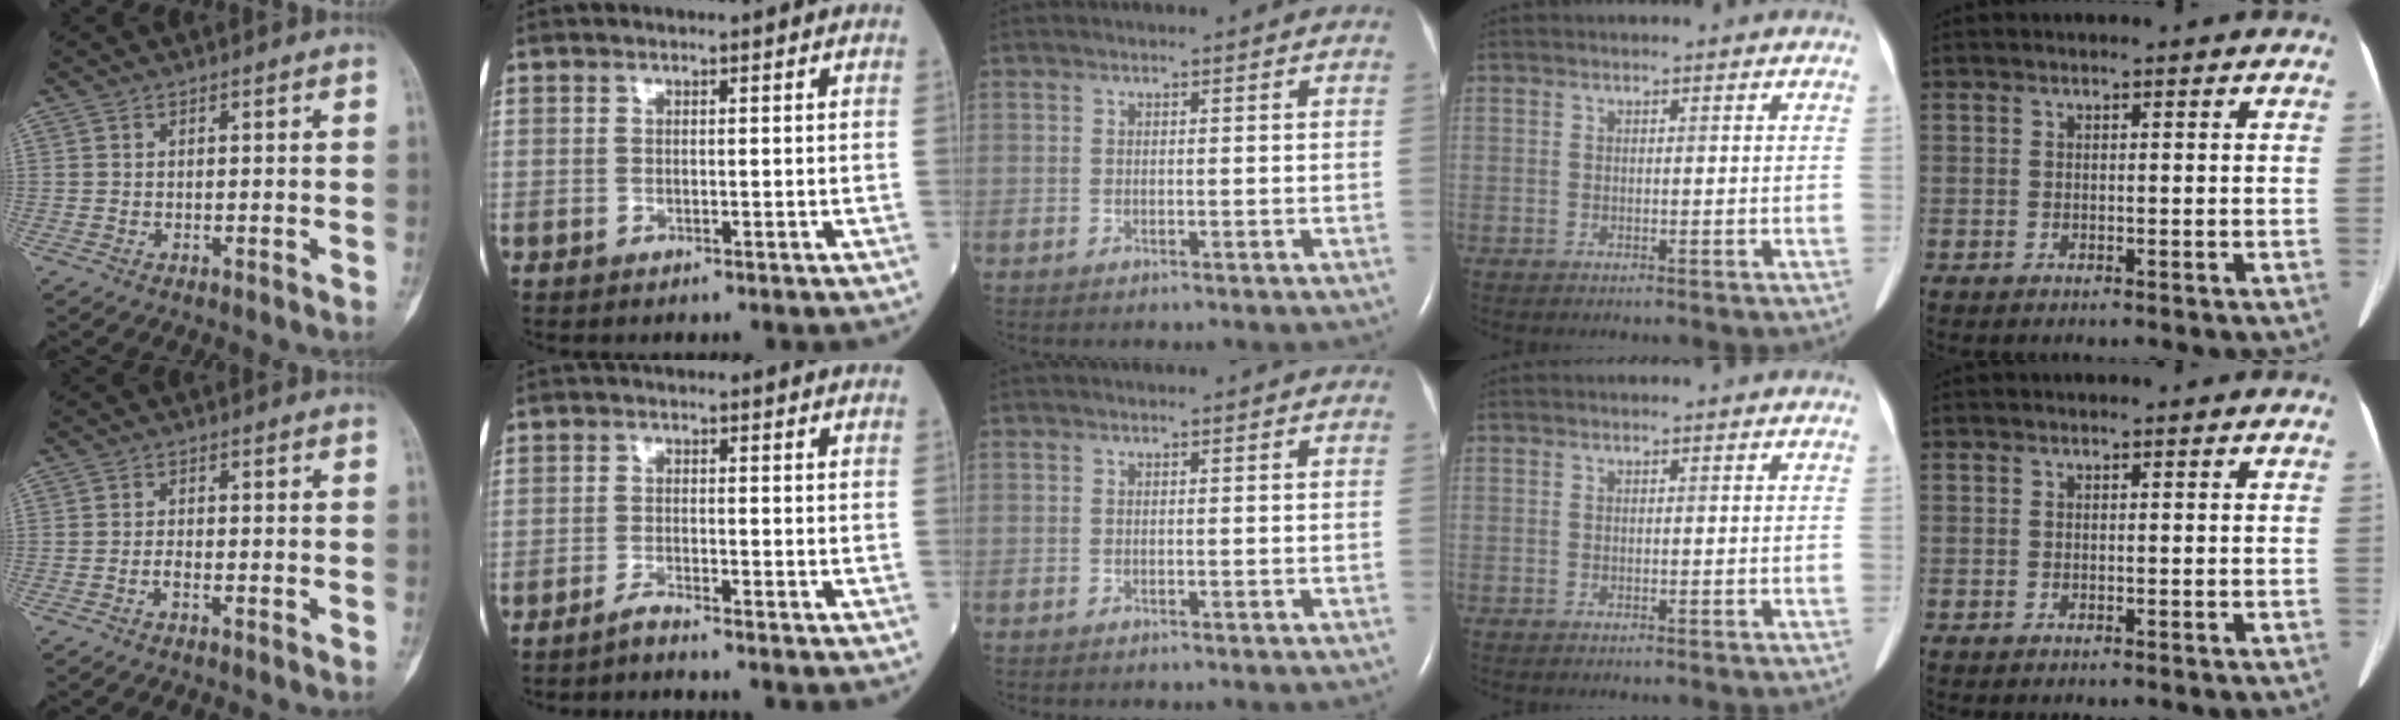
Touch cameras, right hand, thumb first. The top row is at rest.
{"thumb": {"total": 1.2, "force": [-0.8, 0.4, 0.9], "torque": [-0.015, 0.004, -0.016]}, "index": {"total": 1.7, "force": [-1.6, -0.4, 0.4], "torque": [-0.013, -0.005, -0.030]}}